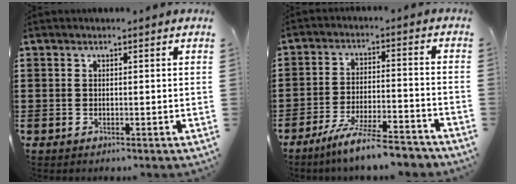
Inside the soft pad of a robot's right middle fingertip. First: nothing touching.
{"total": 7.9, "force": [-6.8, 0.1, 4.1], "torque": [-0.079, -0.006, -0.130]}